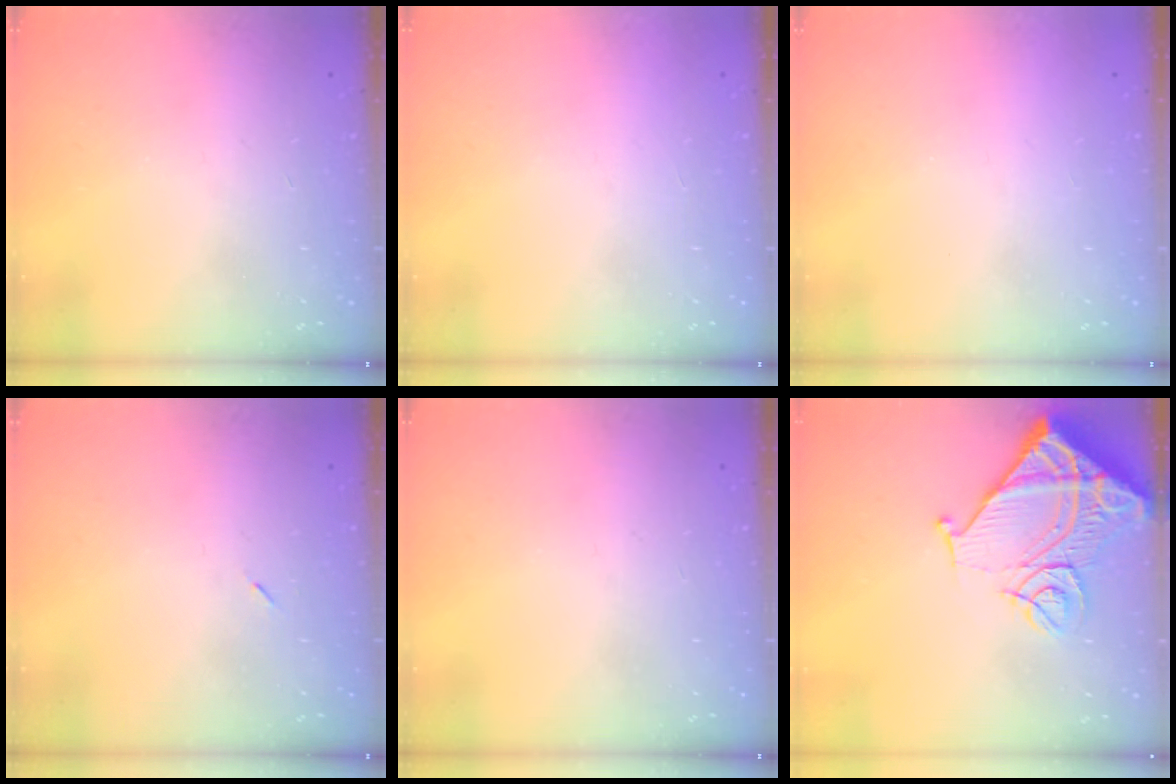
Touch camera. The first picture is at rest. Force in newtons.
{"total": 1.5, "press": 1.5, "slide": 0.1}
{"total": 1.5, "press": 1.5, "slide": 0.1}
{"total": 2.6, "press": 2.3, "slide": 1.2}
{"total": 0.0}
{"total": 15.3, "press": 15.2, "slide": 1.9}